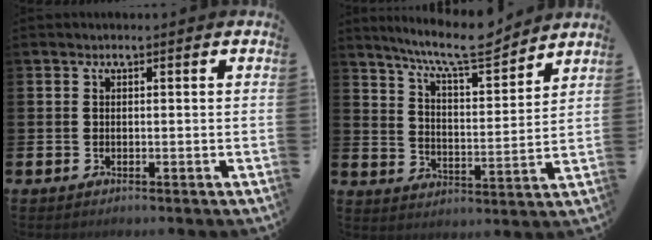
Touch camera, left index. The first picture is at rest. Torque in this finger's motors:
{"motor_torque": [0.70, -0.91, 0.54, 0.18]}